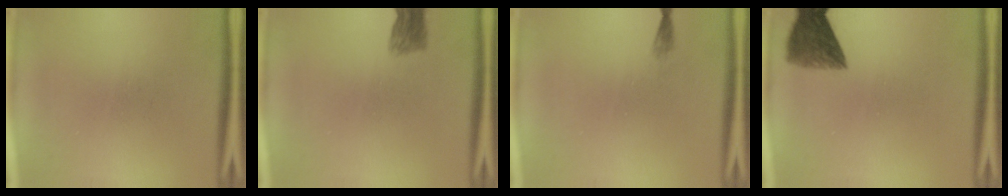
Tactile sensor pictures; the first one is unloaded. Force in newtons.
{"total": 2.9}
{"total": 0.7}
{"total": 6.3}